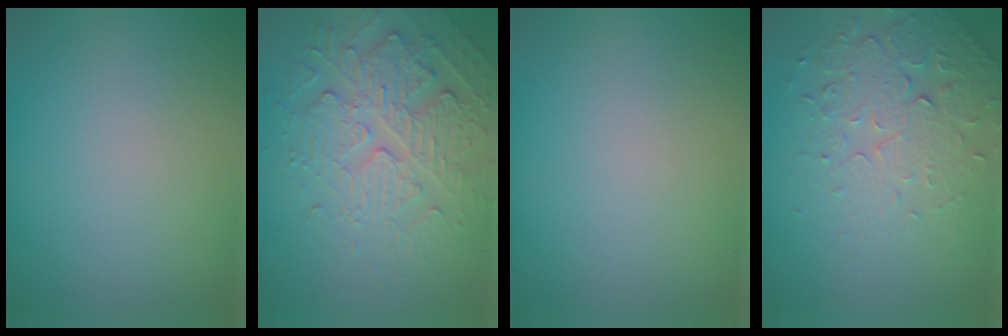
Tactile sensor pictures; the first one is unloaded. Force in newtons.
{"total": 4.8, "press": 4.1, "slide": 2.3}
{"total": 0.0}
{"total": 4.9, "press": 3.4, "slide": 3.6}